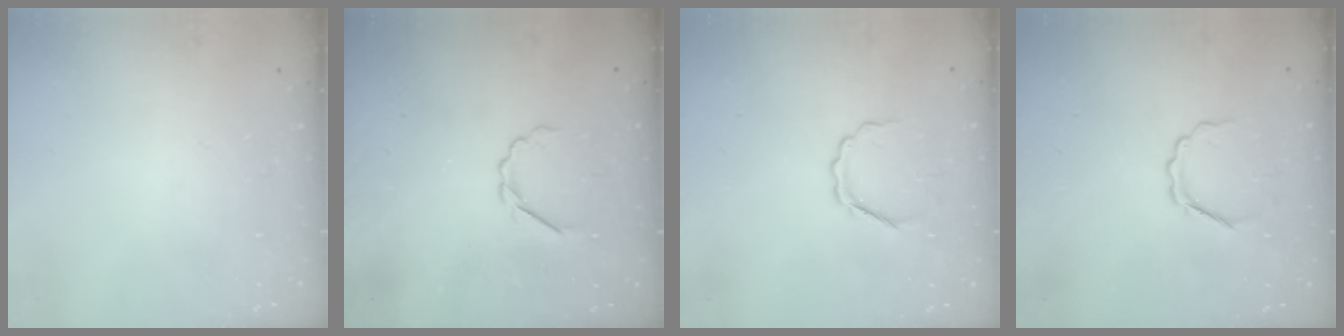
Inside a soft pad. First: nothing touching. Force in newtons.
{"total": 3.4, "press": 3.3, "slide": 1.0}
{"total": 3.3, "press": 3.3, "slide": 0.6}
{"total": 3.3, "press": 3.3, "slide": 0.6}